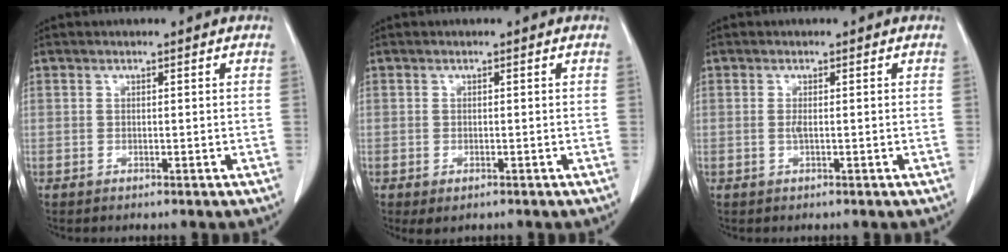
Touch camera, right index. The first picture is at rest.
{"total": 1.6, "force": [-0.8, 0.8, 1.1], "torque": [-0.018, -0.003, -0.004]}
{"total": 0.9, "force": [-0.1, 0.1, 0.9], "torque": [-0.021, -0.002, -0.001]}